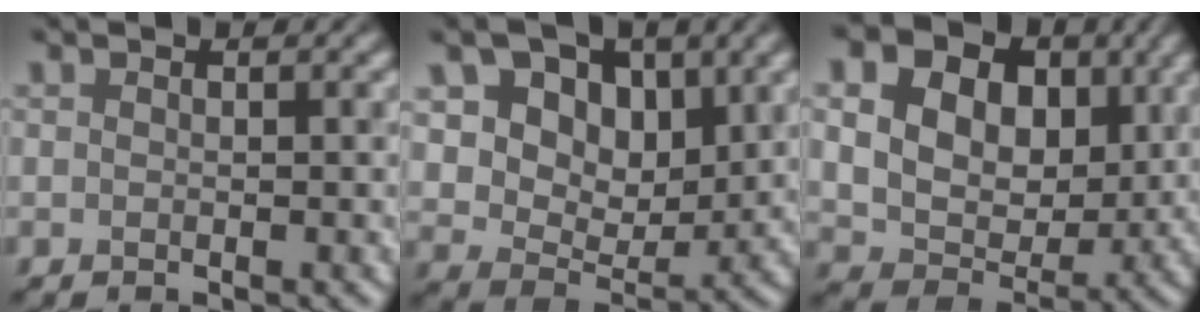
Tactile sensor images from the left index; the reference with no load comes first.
{"total": 10.5, "force": [4.7, 6.7, 6.7], "torque": [-0.122, 0.004, 0.081]}
{"total": 16.1, "force": [5.9, 11.8, 9.2], "torque": [-0.189, 0.031, 0.116]}